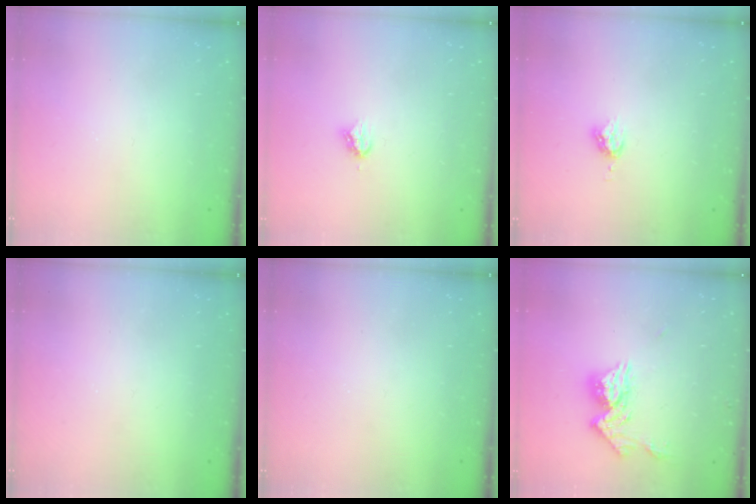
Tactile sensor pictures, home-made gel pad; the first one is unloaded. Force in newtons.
{"total": 3.9, "press": 3.9, "slide": 0.4}
{"total": 4.8, "press": 4.7, "slide": 0.7}
{"total": 0.0}
{"total": 0.0}
{"total": 11.7, "press": 11.7, "slide": 0.8}